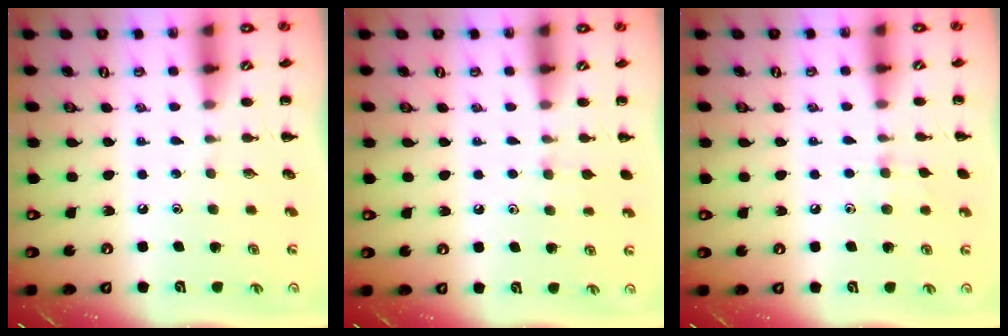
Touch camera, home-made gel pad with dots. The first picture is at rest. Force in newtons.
{"total": 5.7, "press": 5.5, "slide": 1.8}
{"total": 5.5, "press": 5.2, "slide": 1.7}